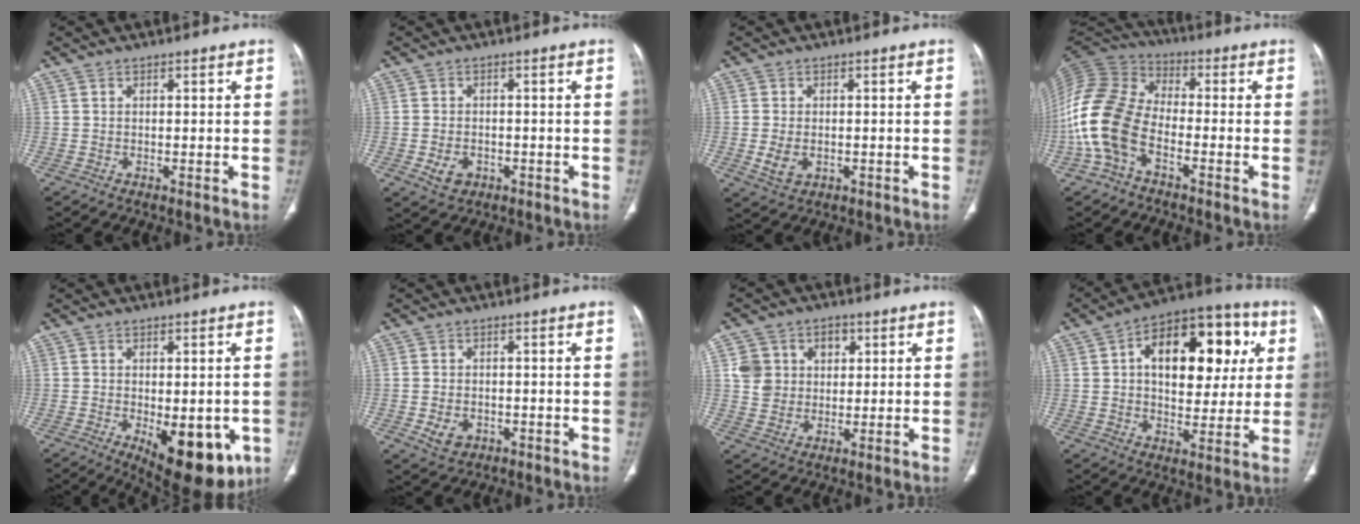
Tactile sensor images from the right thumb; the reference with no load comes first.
{"total": 4.1, "force": [-1.5, 3.1, 2.3], "torque": [-0.035, 0.005, -0.016]}
{"total": 4.2, "force": [-0.9, 2.9, 2.9], "torque": [-0.056, -0.002, -0.007]}
{"total": 15.6, "force": [-5.1, 9.6, 11.2], "torque": [-0.249, 0.045, -0.109]}
{"total": 14.3, "force": [-4.6, 6.6, 11.8], "torque": [-0.135, -0.011, -0.046]}
{"total": 4.2, "force": [-1.4, 3.2, 2.4], "torque": [-0.037, 0.004, -0.014]}
{"total": 8.6, "force": [2.5, 7.6, 3.4], "torque": [-0.020, -0.002, 0.048]}
{"total": 21.7, "force": [5.4, 12.3, 17.1], "torque": [-0.195, 0.018, 0.073]}